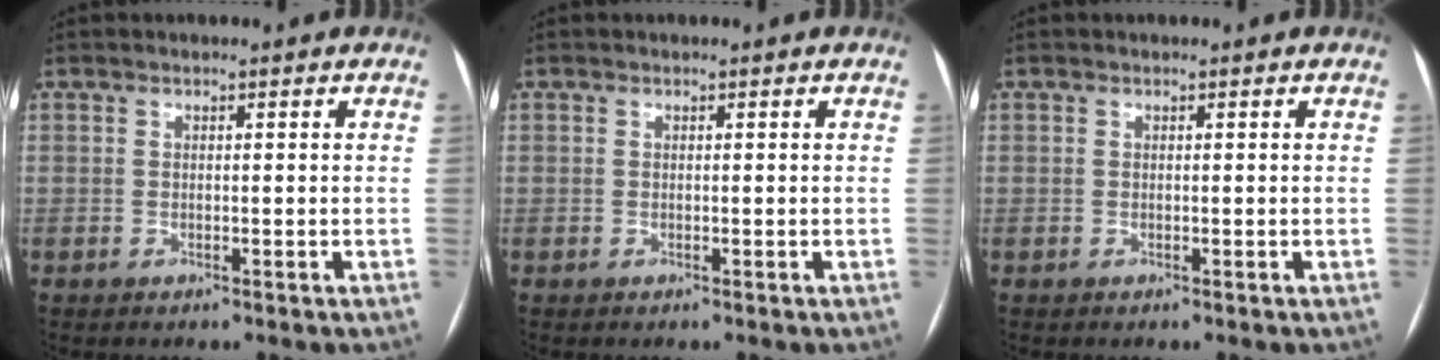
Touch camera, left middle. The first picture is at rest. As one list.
[{"total": 0.0}, {"total": 0.0}]